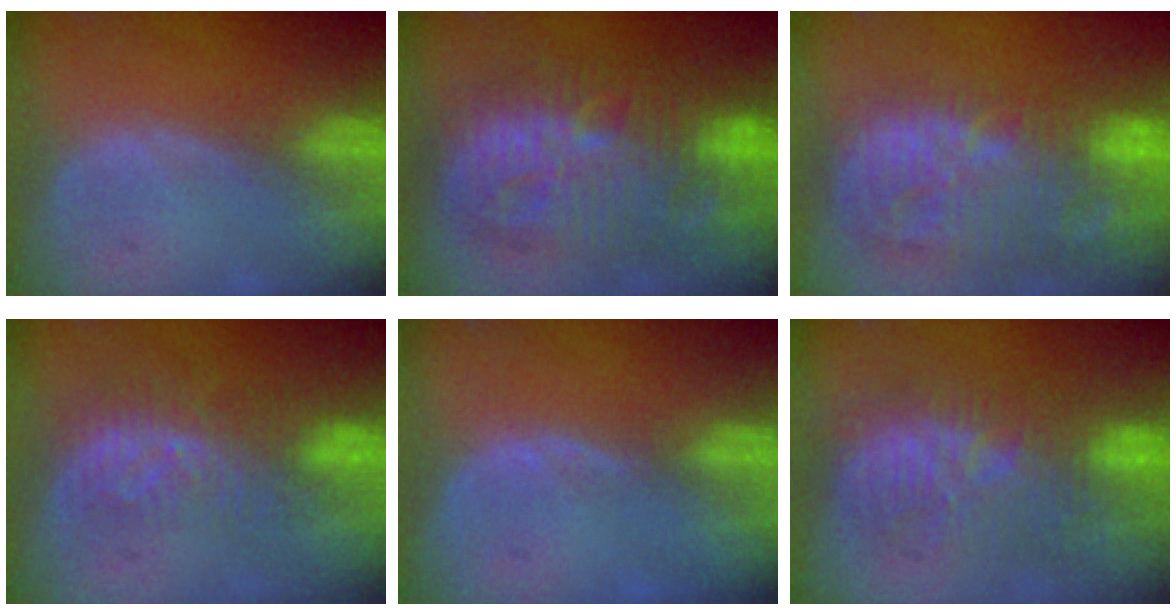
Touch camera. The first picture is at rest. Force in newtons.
{"total": 13.5, "press": 13.4, "slide": 1.4}
{"total": 14.4, "press": 12.5, "slide": 7.2}
{"total": 8.3, "press": 7.3, "slide": 3.9}
{"total": 0.7, "press": 0.7, "slide": 0.2}
{"total": 10.3, "press": 10.3, "slide": 0.3}